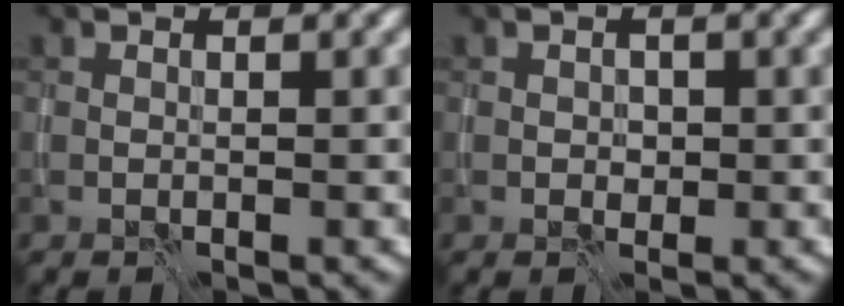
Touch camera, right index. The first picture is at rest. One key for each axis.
{"total": 1.1, "fx": -0.1, "fy": 1.0, "fz": 0.5, "tx": -0.008, "ty": -0.002, "tz": 0.001}